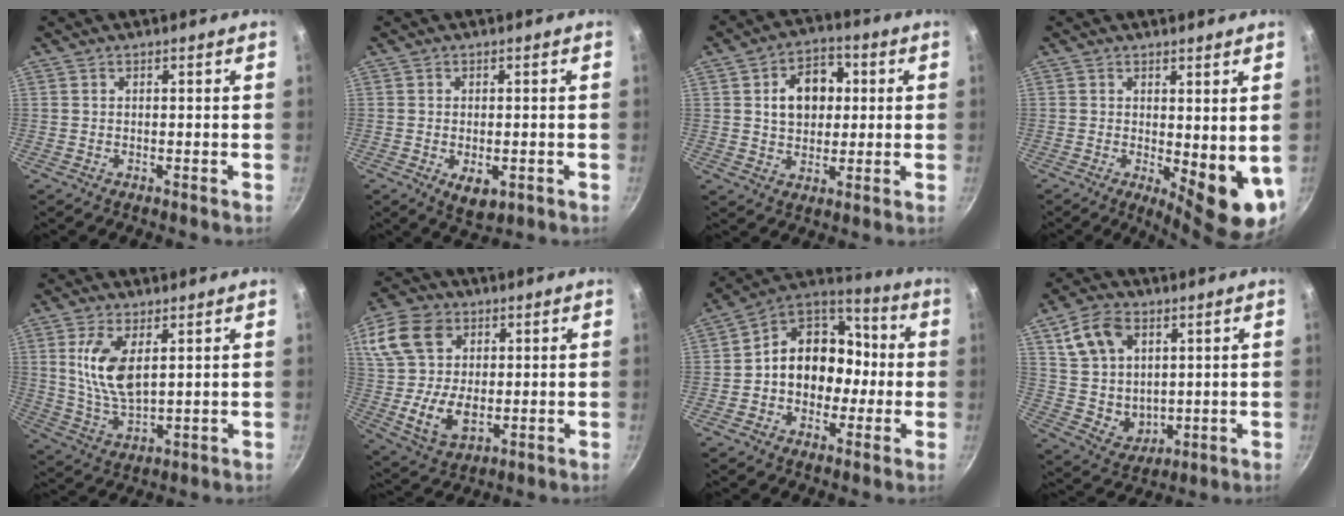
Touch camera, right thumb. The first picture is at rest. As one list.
[{"total": 5.1, "force": [-1.4, 2.8, 3.9], "torque": [-0.051, -0.006, -0.014]}, {"total": 10.6, "force": [1.9, 7.9, 6.8], "torque": [-0.069, 0.011, 0.024]}, {"total": 9.5, "force": [0.4, 3.7, 8.7], "torque": [-0.094, -0.019, 0.014]}, {"total": 10.1, "force": [2.9, 4.7, 8.4], "torque": [-0.162, -0.021, 0.065]}, {"total": 18.4, "force": [4.3, 13.5, 11.7], "torque": [-0.224, -0.009, 0.080]}, {"total": 14.9, "force": [-1.5, 12.1, 8.6], "torque": [-0.078, 0.052, -0.042]}, {"total": 12.7, "force": [4.5, 9.2, 7.5], "torque": [-0.112, -0.019, 0.100]}]